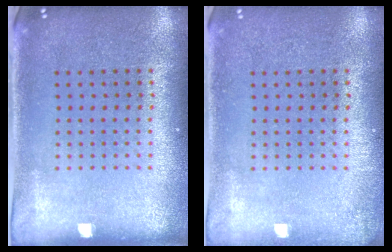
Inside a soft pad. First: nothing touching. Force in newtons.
{"total": 0.9, "press": 0.9, "slide": 0.1}